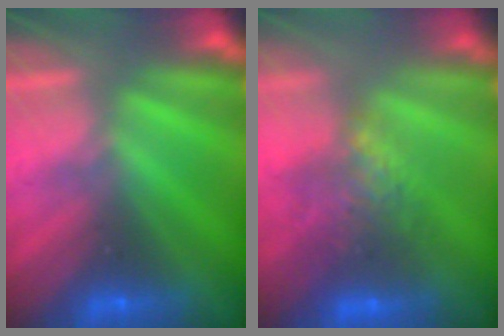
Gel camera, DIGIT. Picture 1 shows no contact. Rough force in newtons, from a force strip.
{"total": 5.8}